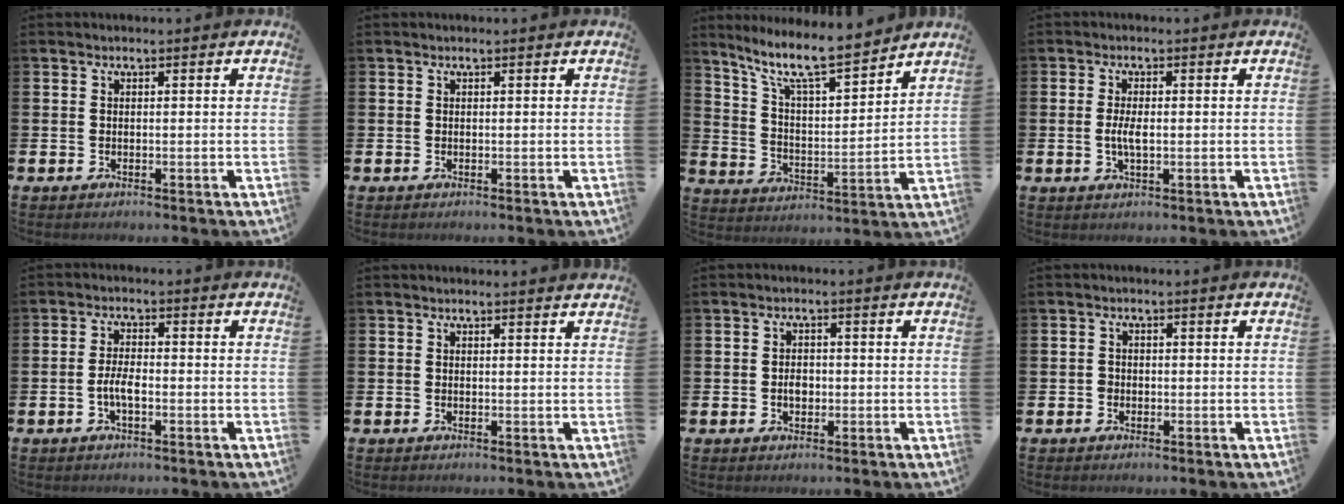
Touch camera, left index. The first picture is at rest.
{"total": 0.0}
{"total": 10.0, "force": [8.7, 1.4, 4.6], "torque": [-0.111, -0.055, 0.150]}
{"total": 2.9, "force": [-0.1, 1.1, 2.7], "torque": [-0.046, 0.001, -0.004]}
{"total": 3.0, "force": [-0.9, 1.2, 2.6], "torque": [-0.051, 0.000, -0.020]}
{"total": 0.8, "force": [0.7, 0.0, 0.1], "torque": [0.009, -0.005, 0.012]}
{"total": 2.2, "force": [-0.3, 1.6, 1.4], "torque": [-0.008, -0.002, -0.012]}
{"total": 1.2, "force": [-0.4, 1.1, 0.3], "torque": [-0.004, 0.005, -0.011]}